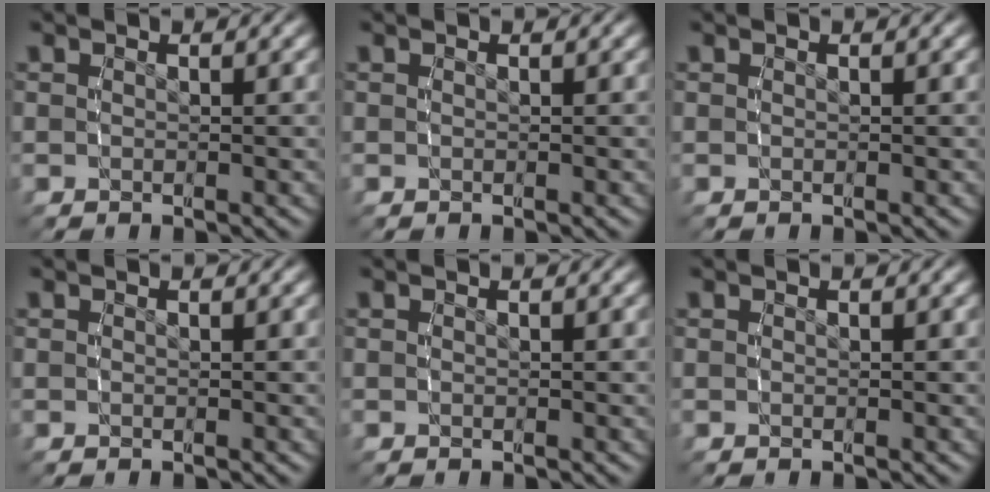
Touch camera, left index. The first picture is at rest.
{"total": 0.0}
{"total": 0.0}
{"total": 0.0}
{"total": 0.0}
{"total": 0.0}